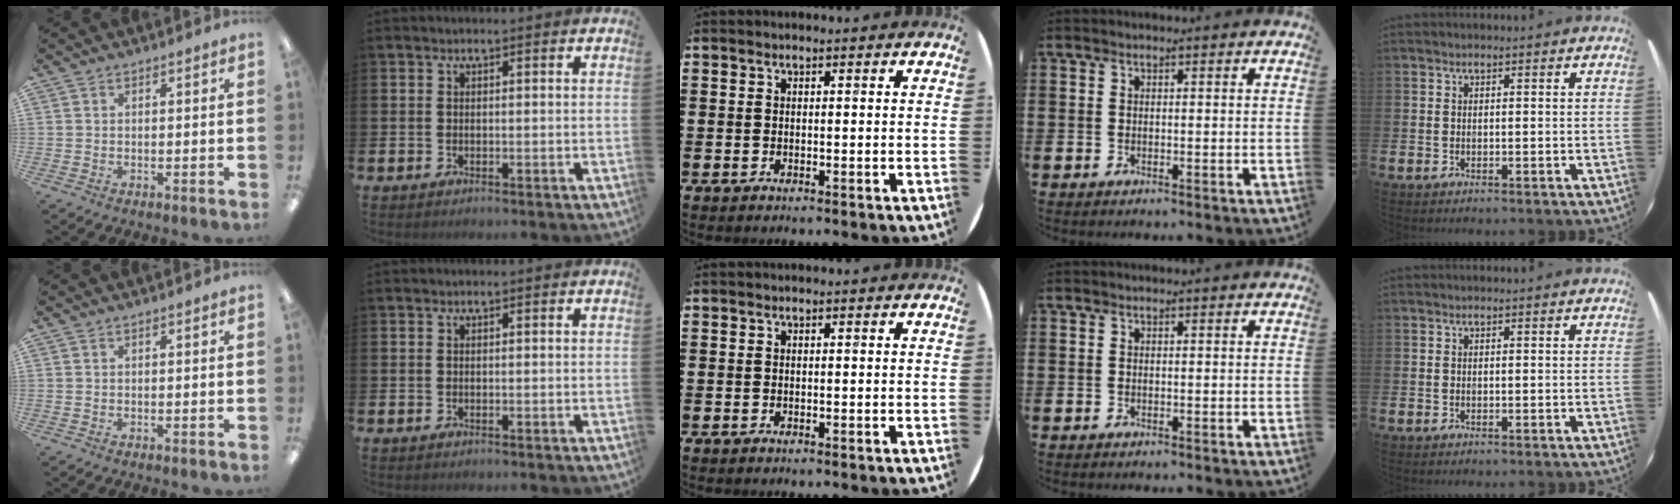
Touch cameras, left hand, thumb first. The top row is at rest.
{}